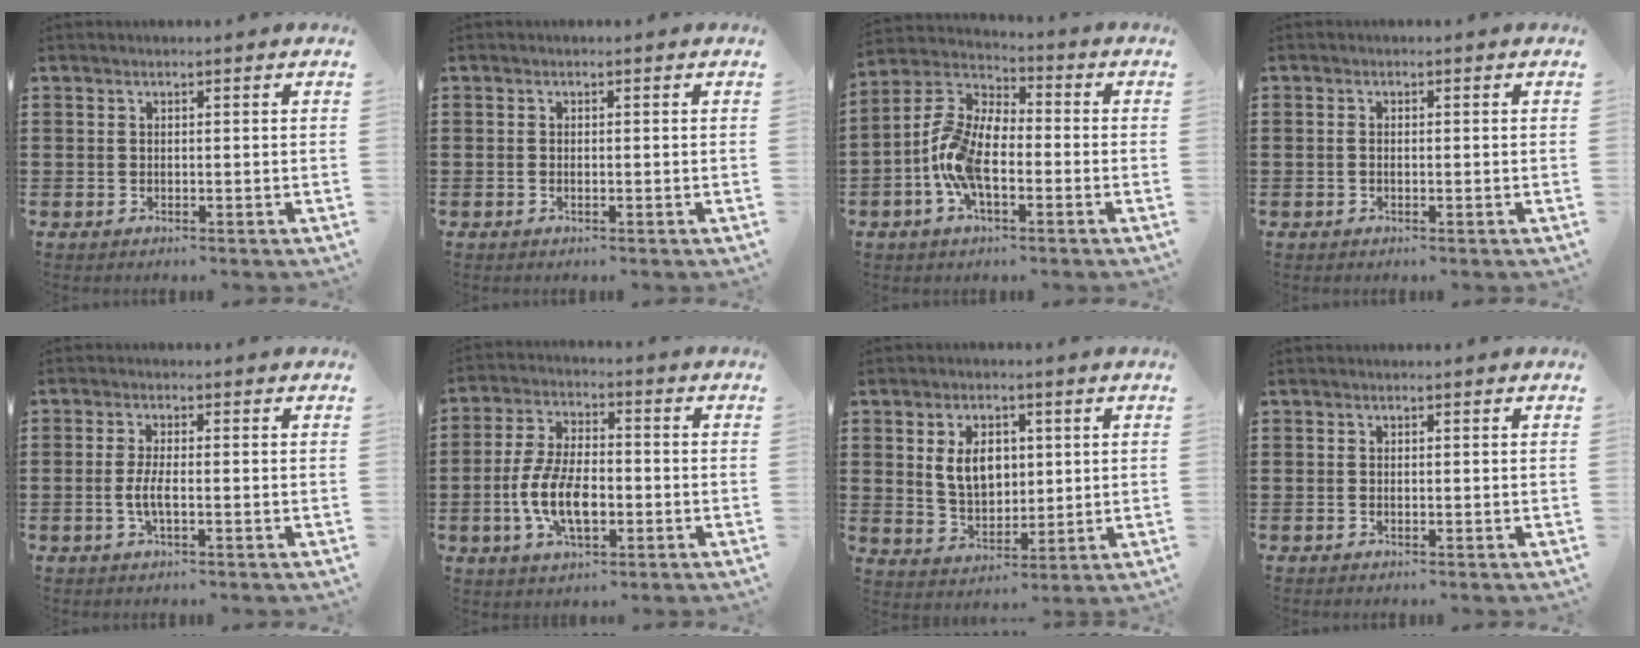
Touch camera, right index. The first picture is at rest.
{"total": 0.5, "force": [-0.2, 0.2, 0.5], "torque": [-0.011, -0.003, -0.003]}
{"total": 9.5, "force": [-2.5, 4.8, 7.8], "torque": [-0.200, -0.004, -0.057]}
{"total": 0.7, "force": [-0.2, 0.3, 0.6], "torque": [-0.014, -0.004, -0.004]}
{"total": 3.4, "force": [-0.9, 0.7, 3.2], "torque": [-0.072, -0.004, -0.021]}
{"total": 8.9, "force": [-2.4, 4.3, 7.4], "torque": [-0.176, -0.006, -0.051]}
{"total": 6.6, "force": [1.4, 4.5, 4.6], "torque": [-0.088, 0.011, 0.020]}
{"total": 0.0}